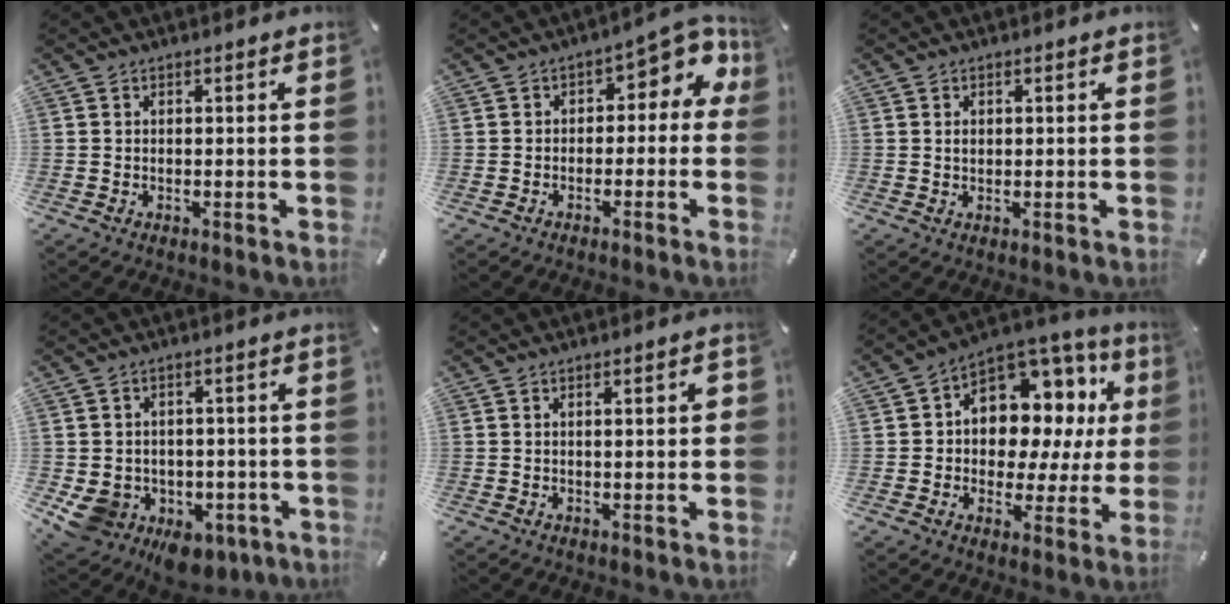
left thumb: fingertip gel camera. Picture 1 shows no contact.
{"total": 6.6, "force": [1.6, 4.2, 4.9], "torque": [-0.059, -0.012, 0.019]}
{"total": 1.2, "force": [0.2, 0.9, 0.7], "torque": [-0.008, 0.000, 0.002]}
{"total": 9.0, "force": [-2.8, 7.8, 3.6], "torque": [-0.072, -0.001, -0.039]}
{"total": 3.3, "force": [0.3, 1.0, 3.1], "torque": [-0.040, -0.001, -0.002]}
{"total": 11.8, "force": [3.8, 9.3, 6.2], "torque": [-0.087, -0.048, 0.074]}